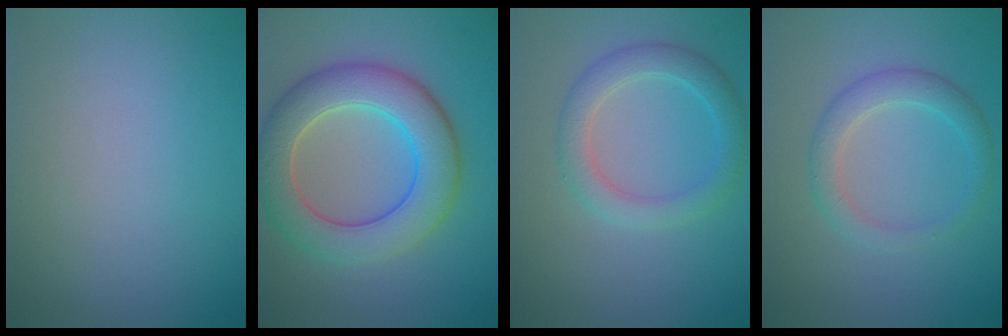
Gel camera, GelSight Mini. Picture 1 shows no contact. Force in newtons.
{"total": 7.8, "press": 7.8, "slide": 0.2}
{"total": 3.4, "press": 3.4, "slide": 0.2}
{"total": 2.7, "press": 2.7, "slide": 0.2}